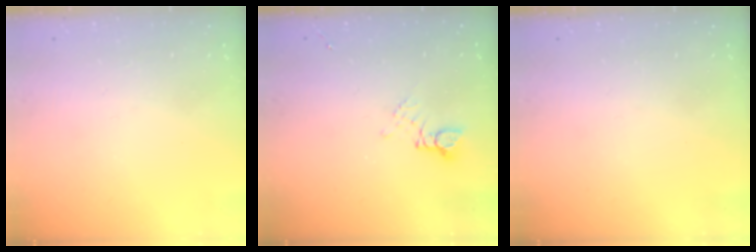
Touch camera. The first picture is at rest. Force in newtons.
{"total": 3.2, "press": 3.2, "slide": 0.4}
{"total": 0.0}